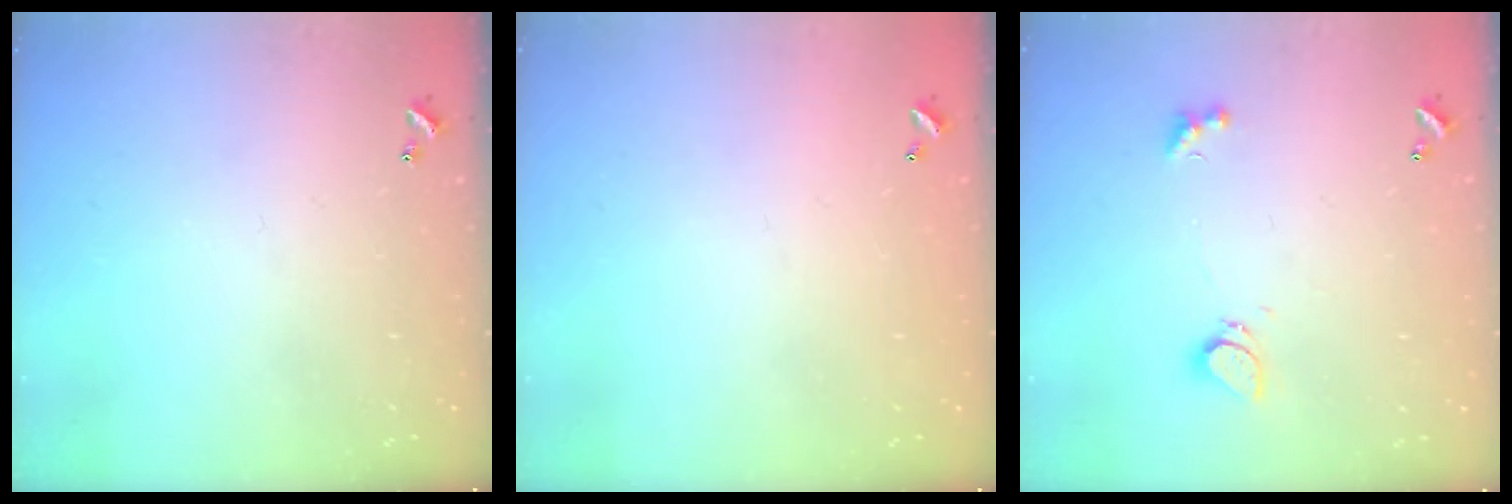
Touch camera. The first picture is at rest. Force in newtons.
{"total": 2.9, "press": 2.9, "slide": 0.1}
{"total": 2.1, "press": 2.0, "slide": 0.7}